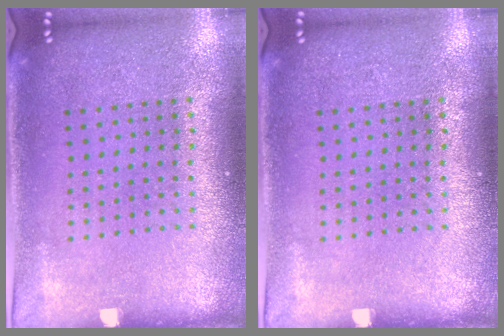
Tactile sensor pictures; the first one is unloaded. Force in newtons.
{"total": 0.0}